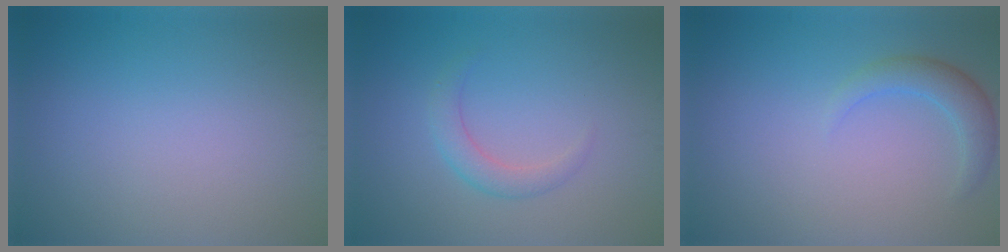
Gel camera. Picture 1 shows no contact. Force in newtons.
{"total": 2.0, "press": 2.0, "slide": 0.2}
{"total": 2.4, "press": 2.4, "slide": 0.1}